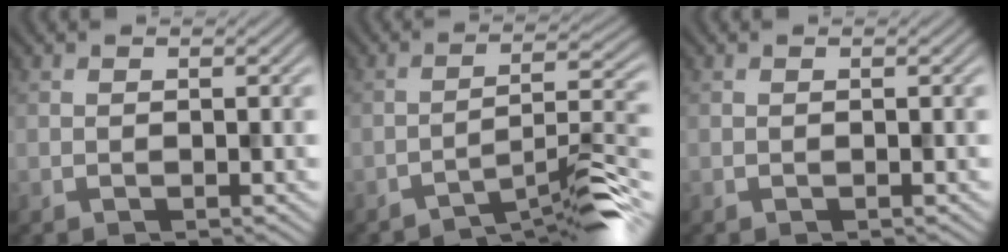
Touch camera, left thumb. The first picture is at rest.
{"total": 8.3, "force": [-6.4, 0.9, 5.2], "torque": [-0.070, 0.022, -0.109]}
{"total": 0.0}